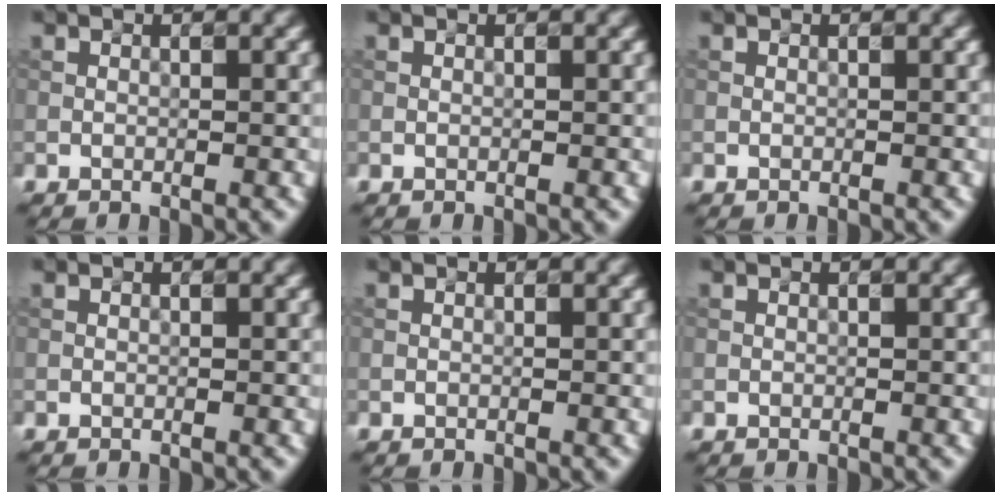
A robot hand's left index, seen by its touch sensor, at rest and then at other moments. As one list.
[{"total": 0.0}, {"total": 0.0}, {"total": 0.0}, {"total": 0.0}, {"total": 0.0}]